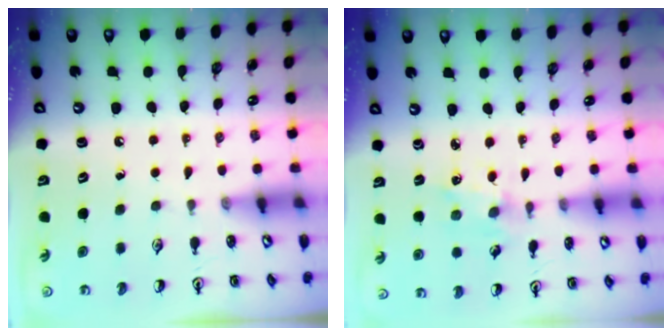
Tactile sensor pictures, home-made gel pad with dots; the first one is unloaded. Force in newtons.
{"total": 2.6, "press": 2.6, "slide": 0.4}